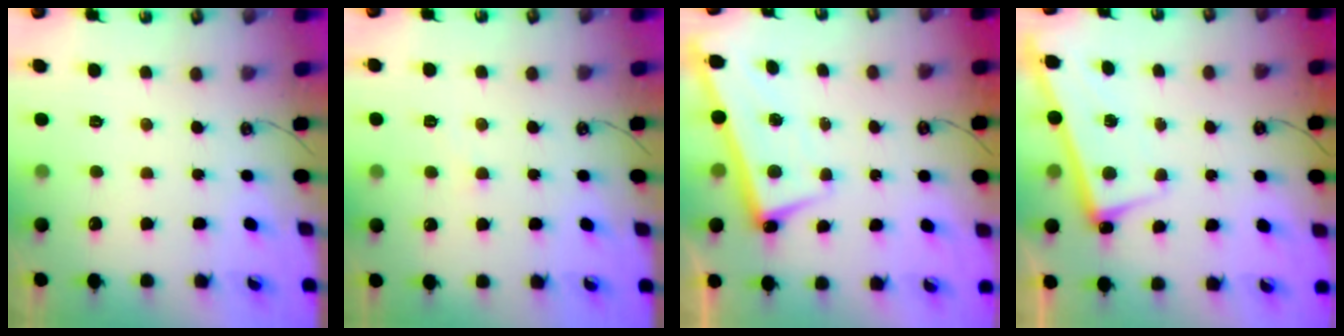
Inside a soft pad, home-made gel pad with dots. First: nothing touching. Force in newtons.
{"total": 1.8, "press": 1.8, "slide": 0.3}
{"total": 2.6, "press": 2.5, "slide": 0.7}
{"total": 2.6, "press": 2.5, "slide": 0.9}